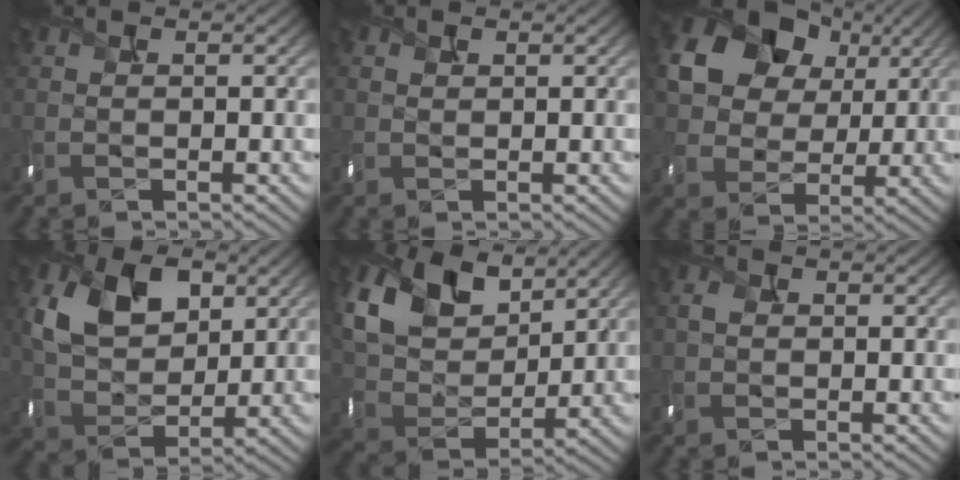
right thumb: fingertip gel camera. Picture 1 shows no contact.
{"total": 0.9, "force": [0.3, 0.7, 0.3], "torque": [-0.011, -0.003, 0.008]}
{"total": 14.0, "force": [5.2, 10.7, 7.3], "torque": [-0.166, 0.022, 0.086]}
{"total": 9.5, "force": [3.2, 6.4, 6.2], "torque": [-0.134, -0.006, 0.060]}
{"total": 12.2, "force": [6.3, 7.8, 6.9], "torque": [-0.179, 0.008, 0.116]}
{"total": 1.0, "force": [0.0, 0.9, 0.4], "torque": [-0.011, -0.001, -0.001]}